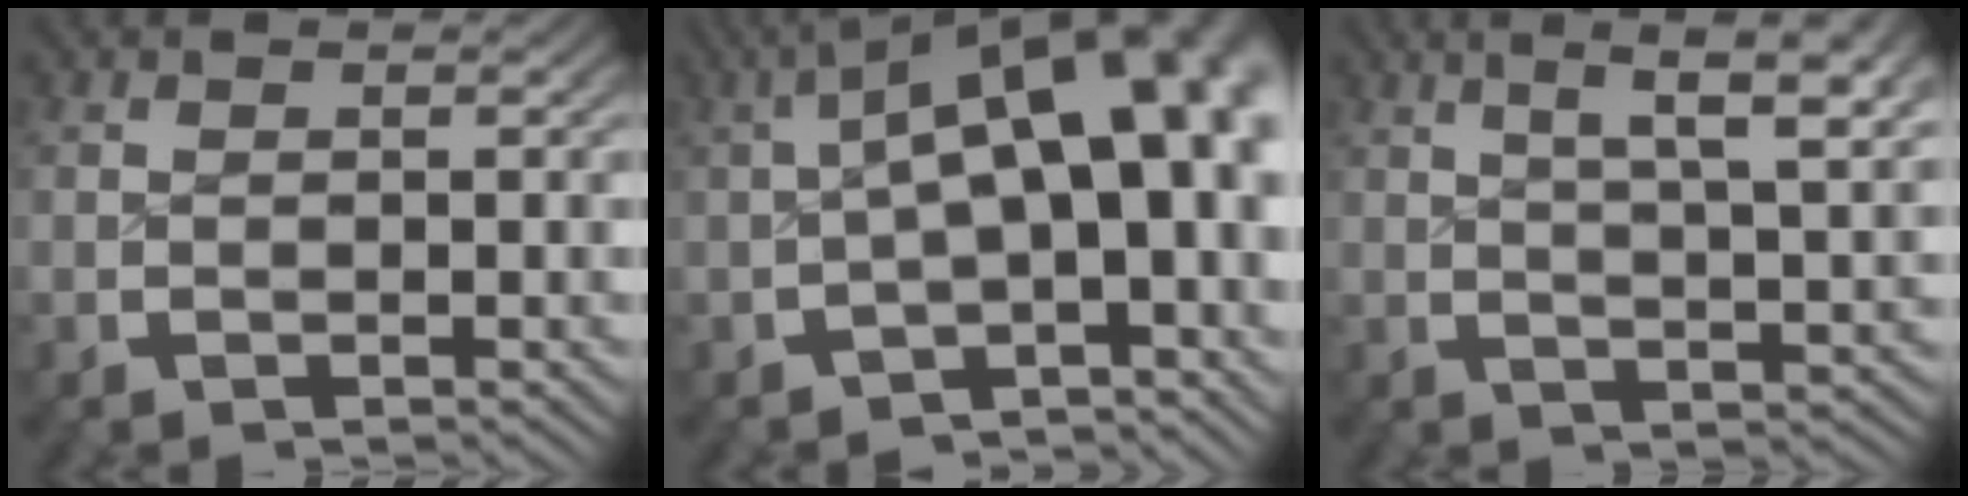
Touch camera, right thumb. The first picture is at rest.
{"total": 11.9, "force": [0.1, 6.1, 10.2], "torque": [-0.130, -0.002, 0.001]}
{"total": 7.7, "force": [4.0, 2.5, 6.0], "torque": [-0.071, 0.025, 0.055]}